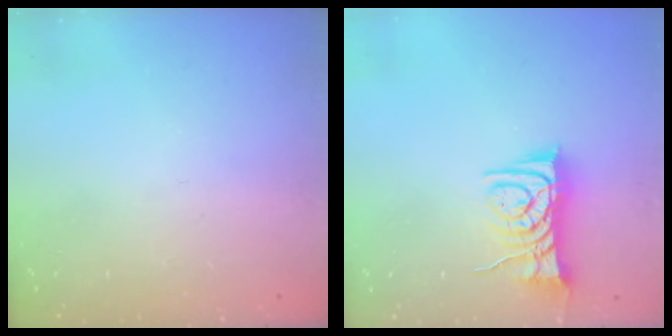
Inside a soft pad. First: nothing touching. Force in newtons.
{"total": 8.8, "press": 8.8, "slide": 0.5}